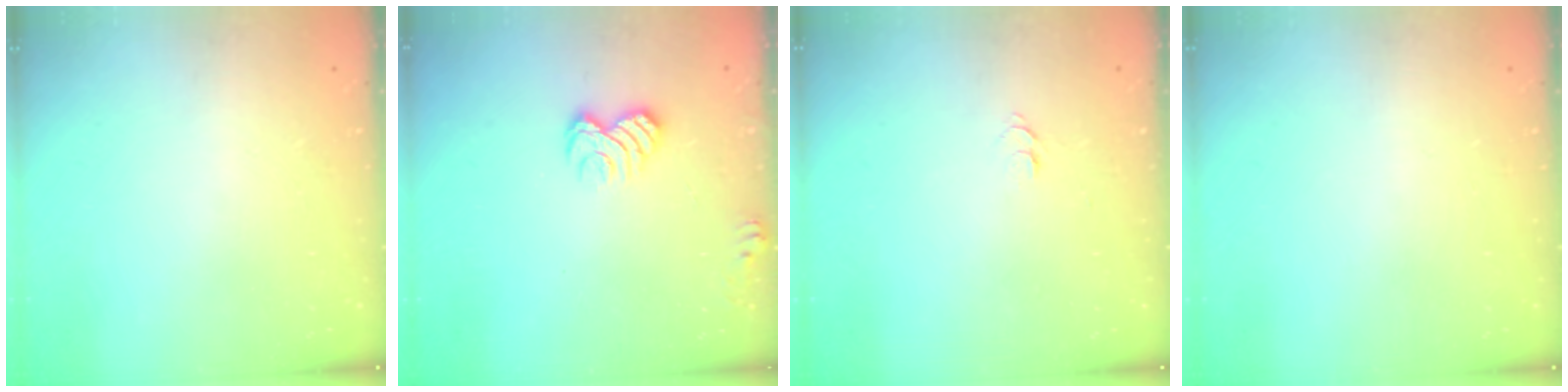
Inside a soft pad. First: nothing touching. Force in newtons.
{"total": 6.0, "press": 5.8, "slide": 1.3}
{"total": 4.7, "press": 4.6, "slide": 0.5}
{"total": 0.0}